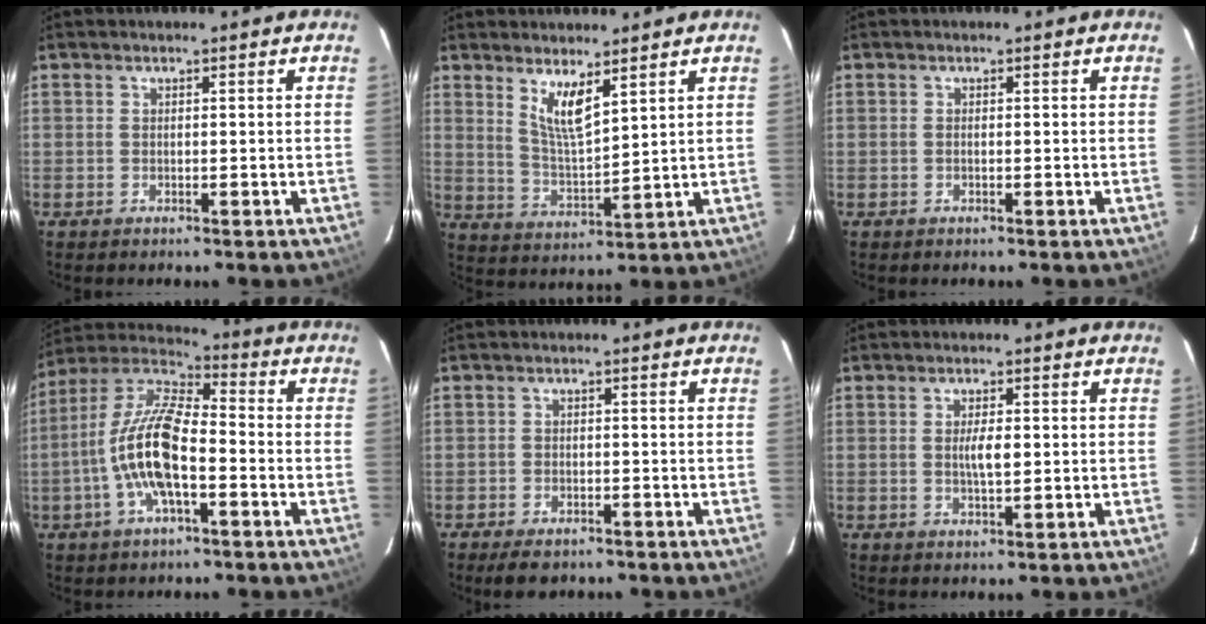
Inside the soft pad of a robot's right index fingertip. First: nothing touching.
{"total": 6.8, "force": [4.3, 1.4, 5.1], "torque": [-0.097, -0.011, 0.087]}
{"total": 0.0}
{"total": 14.4, "force": [-4.2, 5.0, 12.8], "torque": [-0.257, 0.003, -0.085]}
{"total": 5.2, "force": [-4.0, 2.5, 2.3], "torque": [-0.054, -0.004, -0.058]}
{"total": 3.2, "force": [0.1, 1.0, 3.1], "torque": [-0.055, -0.001, 0.003]}